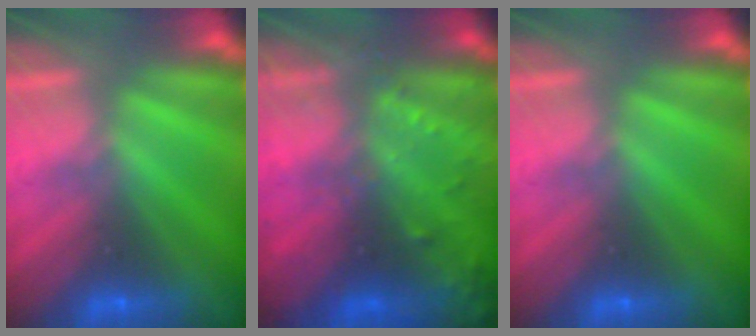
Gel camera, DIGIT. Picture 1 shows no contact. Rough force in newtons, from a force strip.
{"total": 9.4}
{"total": 0.0}